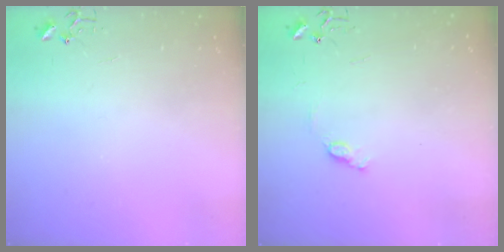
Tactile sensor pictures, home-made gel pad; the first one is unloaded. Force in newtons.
{"total": 6.8, "press": 6.8, "slide": 0.8}